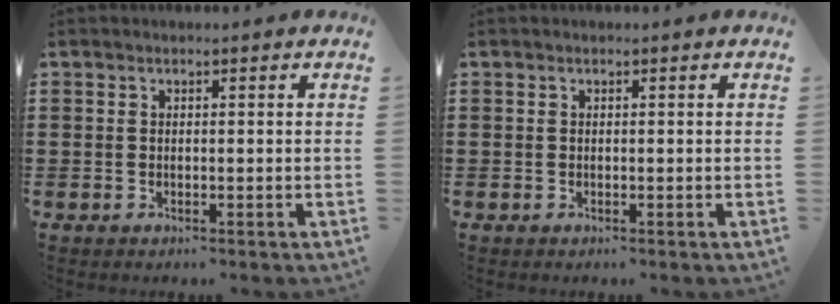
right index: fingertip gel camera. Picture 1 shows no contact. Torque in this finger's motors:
{"motor_torque": [0.00, 0.00, 0.00, 0.00]}